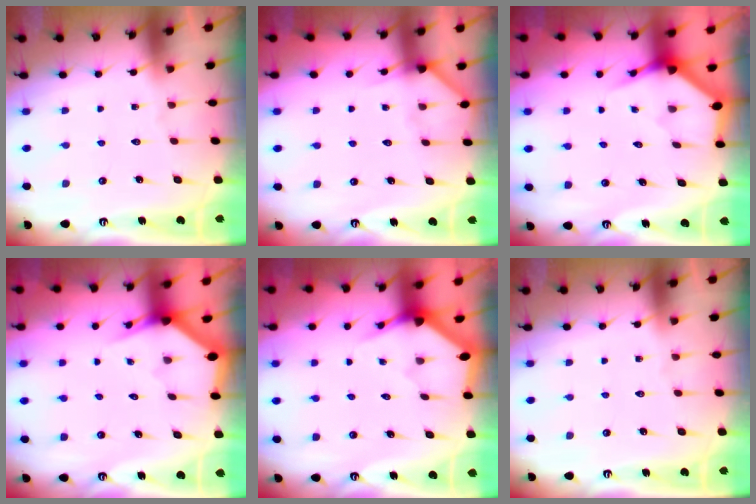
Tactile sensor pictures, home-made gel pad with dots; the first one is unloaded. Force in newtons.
{"total": 4.2, "press": 4.2, "slide": 0.3}
{"total": 3.4, "press": 3.4, "slide": 0.1}
{"total": 2.6, "press": 2.6, "slide": 0.2}
{"total": 3.4, "press": 3.4, "slide": 0.1}
{"total": 0.0}